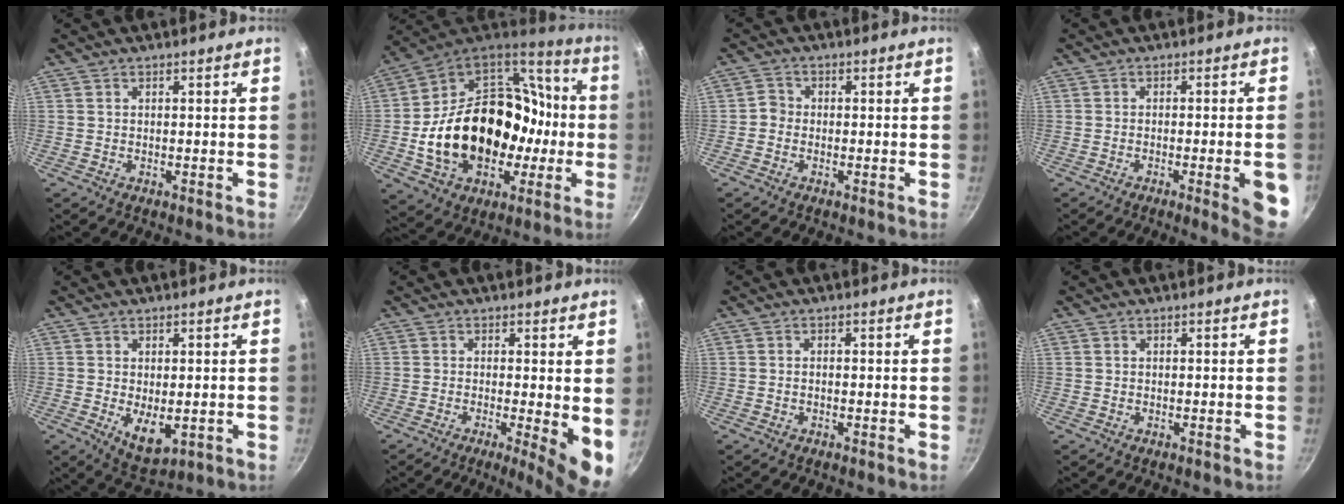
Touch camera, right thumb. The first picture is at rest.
{"total": 29.3, "force": [-4.0, 21.2, 19.8], "torque": [-0.313, 0.062, -0.041]}
{"total": 1.9, "force": [-0.8, 1.6, 0.6], "torque": [-0.004, 0.013, -0.021]}
{"total": 7.9, "force": [-2.6, 1.3, 7.4], "torque": [-0.070, 0.010, -0.029]}
{"total": 6.3, "force": [-0.6, 3.4, 5.2], "torque": [-0.072, -0.017, 0.004]}
{"total": 7.7, "force": [-0.7, 1.7, 7.5], "torque": [-0.094, -0.013, -0.007]}
{"total": 0.5, "force": [-0.2, 0.3, 0.4], "torque": [-0.006, 0.004, -0.004]}
{"total": 0.0}